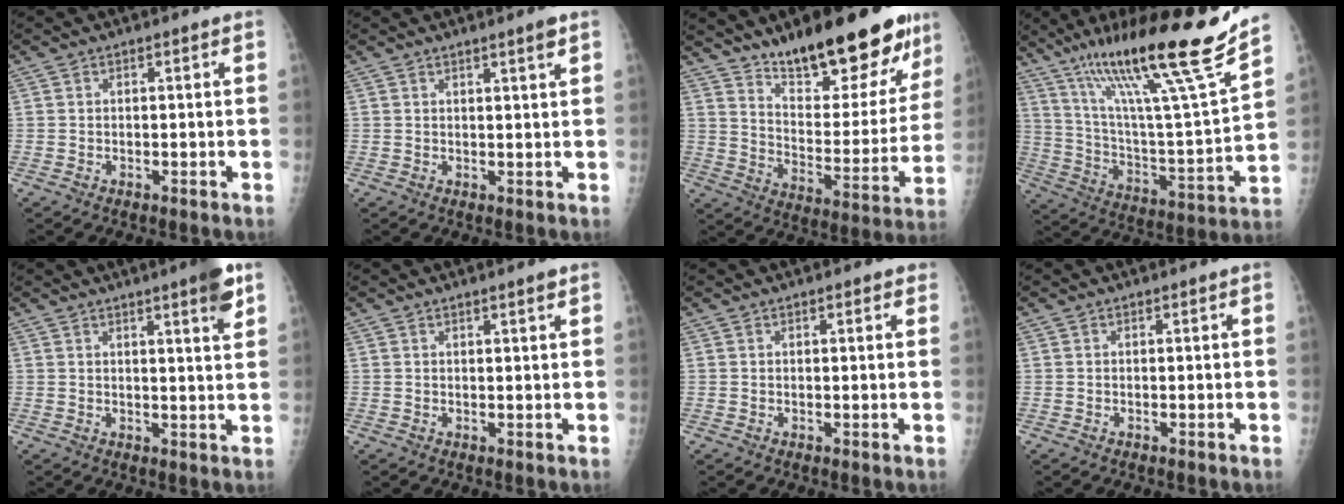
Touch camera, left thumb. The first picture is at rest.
{"total": 2.3, "force": [1.5, 0.0, 1.7], "torque": [-0.023, -0.010, 0.023]}
{"total": 24.5, "force": [17.1, 7.7, 15.8], "torque": [-0.184, -0.094, 0.263]}
{"total": 26.5, "force": [18.0, 1.9, 19.3], "torque": [-0.300, -0.062, 0.311]}
{"total": 6.0, "force": [3.5, 0.4, 4.9], "torque": [-0.062, -0.017, 0.045]}
{"total": 1.5, "force": [1.1, 0.1, 1.0], "torque": [-0.012, -0.006, 0.016]}
{"total": 1.5, "force": [0.9, 0.6, 1.0], "torque": [-0.005, -0.001, 0.008]}
{"total": 0.0}